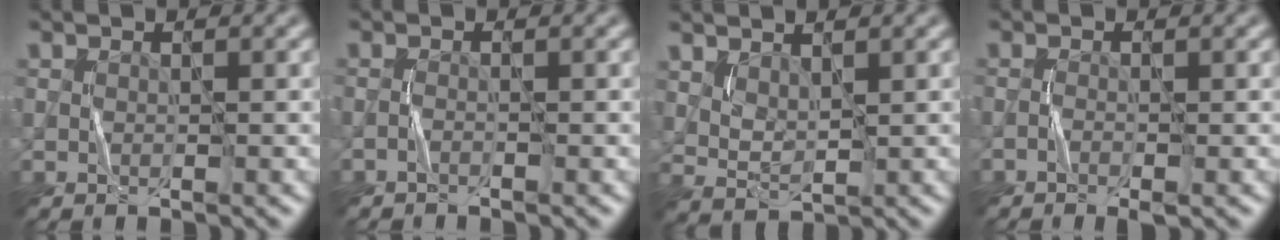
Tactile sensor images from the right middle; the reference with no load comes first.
{"total": 0.8, "force": [-0.7, 0.0, 0.3], "torque": [-0.008, 0.004, -0.015]}
{"total": 2.5, "force": [1.6, 1.1, 1.6], "torque": [-0.035, -0.002, 0.037]}
{"total": 1.5, "force": [-0.9, 0.4, 1.1], "torque": [-0.026, 0.000, -0.020]}